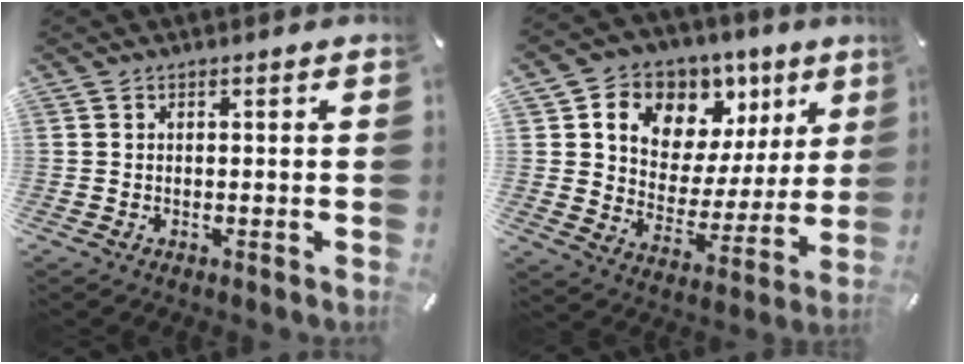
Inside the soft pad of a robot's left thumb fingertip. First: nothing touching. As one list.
[{"total": 10.6, "force": [6.2, 8.2, 2.5], "torque": [-0.046, -0.066, 0.112]}]